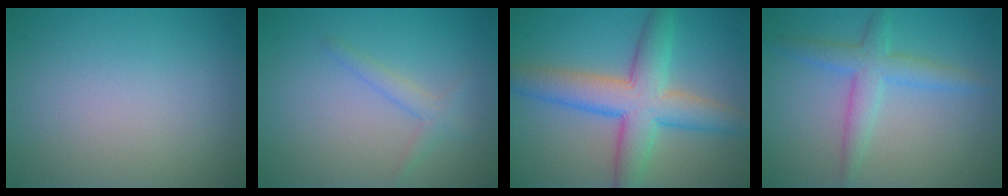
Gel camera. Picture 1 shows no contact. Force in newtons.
{"total": 1.6, "press": 1.6, "slide": 0.1}
{"total": 7.6, "press": 7.6, "slide": 0.2}
{"total": 3.5, "press": 3.5, "slide": 0.1}